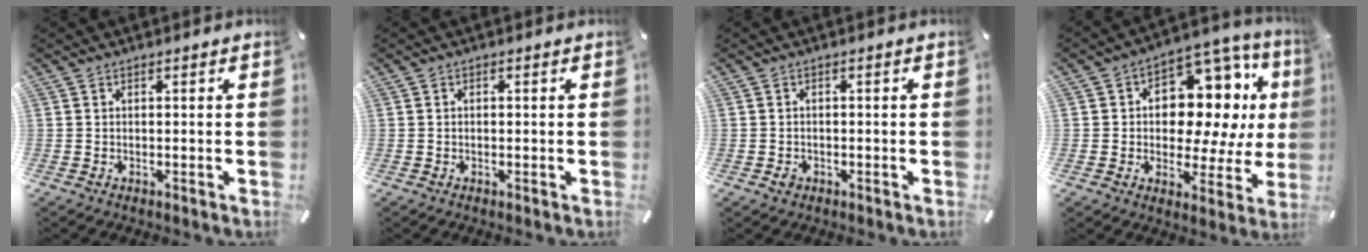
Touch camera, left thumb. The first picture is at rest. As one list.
[{"total": 0.6, "force": [-0.1, 0.4, 0.5], "torque": [-0.009, 0.001, -0.003]}, {"total": 1.8, "force": [-0.7, 1.4, 0.9], "torque": [-0.016, 0.004, -0.015]}, {"total": 15.9, "force": [4.2, 10.8, 10.9], "torque": [-0.146, -0.041, 0.076]}]